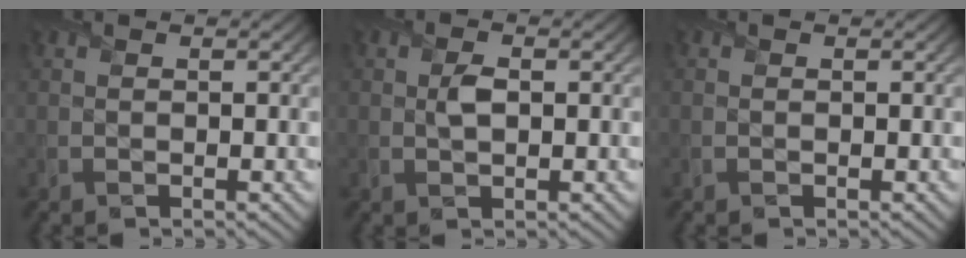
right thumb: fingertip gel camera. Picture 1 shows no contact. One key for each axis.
{"total": 2.2, "fx": 0.1, "fy": 1.3, "fz": 1.7, "tx": -0.038, "ty": -0.002, "tz": 0.000}
{"total": 0.0}